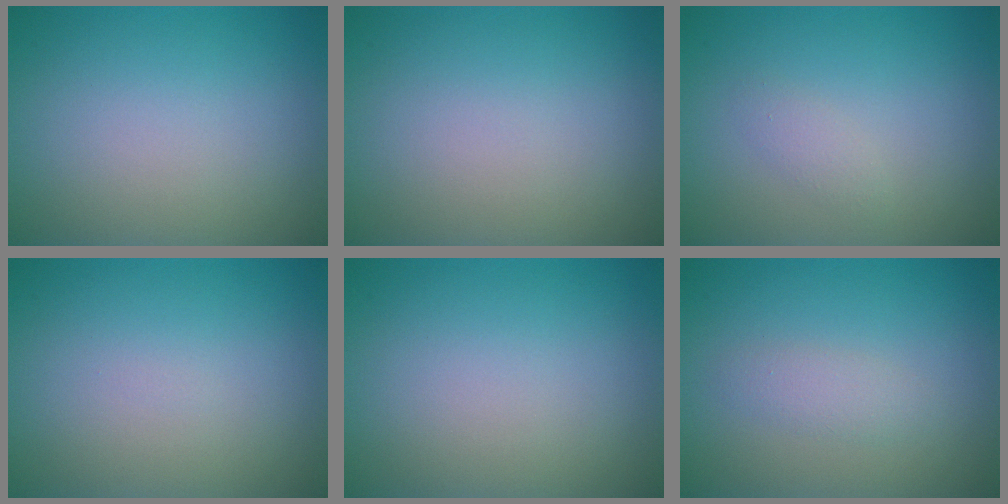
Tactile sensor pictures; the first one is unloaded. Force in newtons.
{"total": 0.0}
{"total": 1.0, "press": 1.0, "slide": 0.1}
{"total": 0.0}
{"total": 0.0}
{"total": 1.4, "press": 1.4, "slide": 0.1}